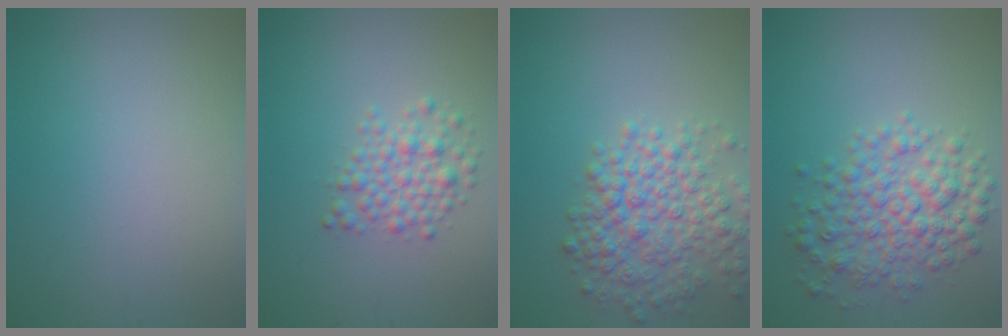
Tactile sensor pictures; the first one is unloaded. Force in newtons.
{"total": 3.0, "press": 3.0, "slide": 0.2}
{"total": 5.7, "press": 5.7, "slide": 0.3}
{"total": 5.4, "press": 5.4, "slide": 0.1}